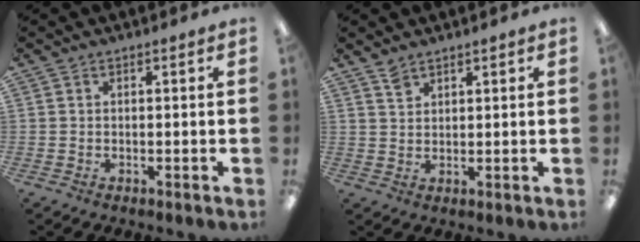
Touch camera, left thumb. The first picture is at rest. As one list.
[{"total": 3.2, "force": [2.5, 1.6, 1.1], "torque": [-0.018, -0.006, 0.047]}]